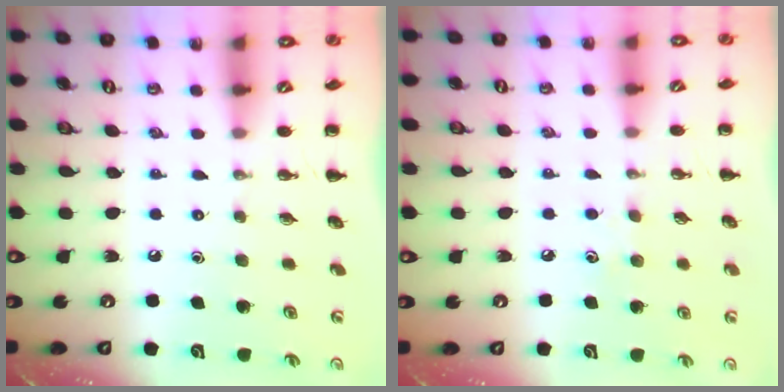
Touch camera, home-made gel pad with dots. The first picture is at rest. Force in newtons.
{"total": 4.6, "press": 4.3, "slide": 1.4}